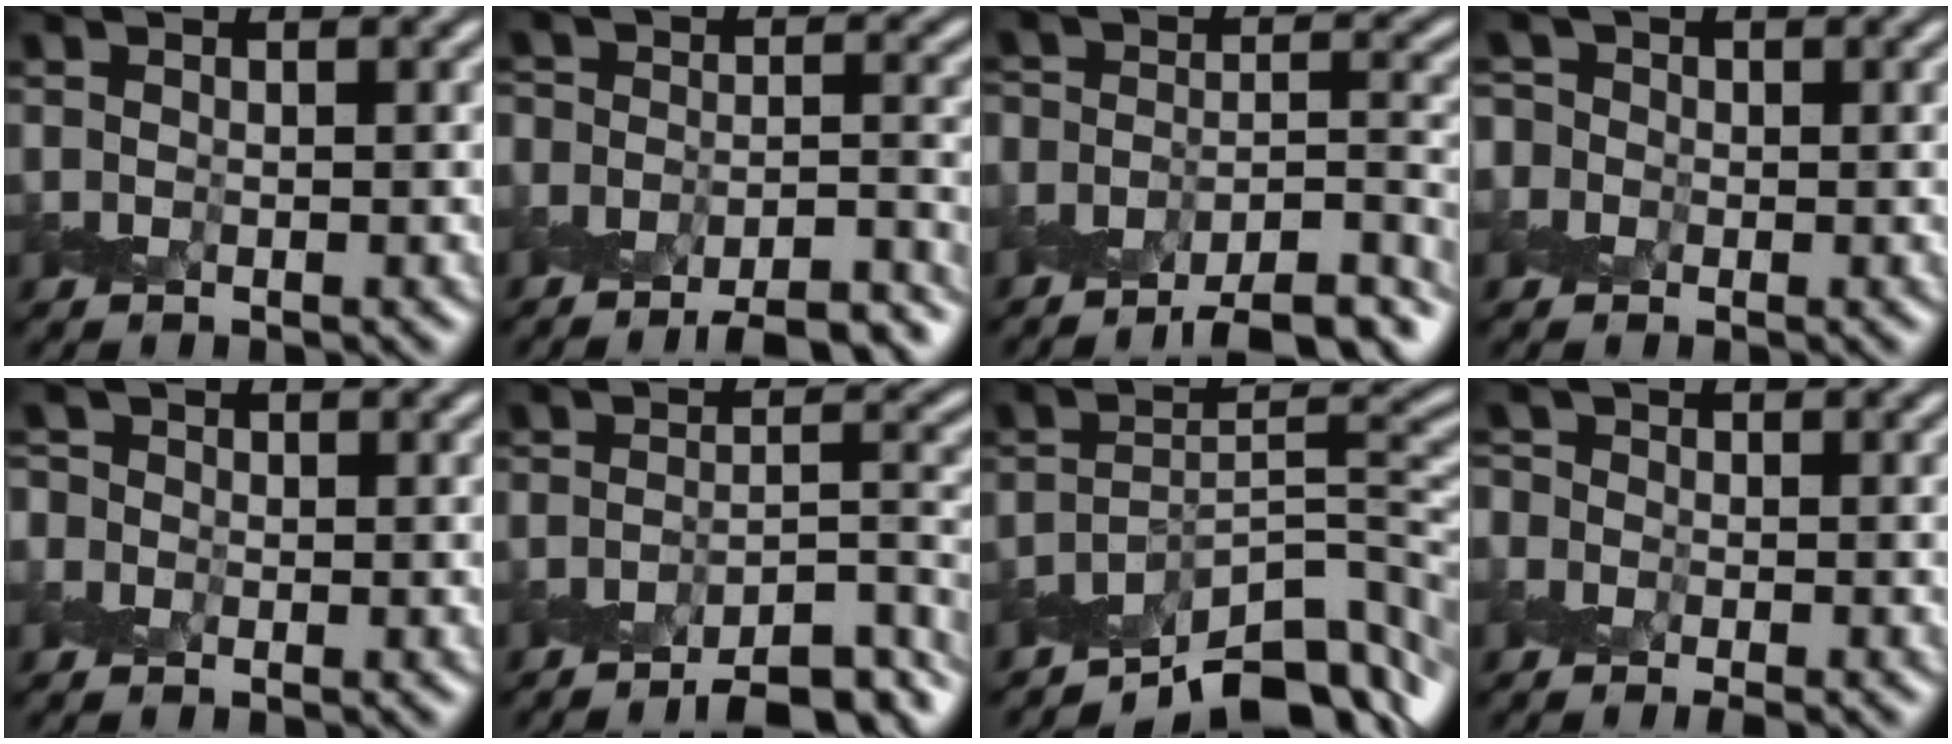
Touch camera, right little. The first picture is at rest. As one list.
[{"total": 11.1, "force": [-10.2, 3.1, 3.0], "torque": [-0.024, 0.007, -0.138]}, {"total": 10.2, "force": [-9.2, 2.4, 3.5], "torque": [-0.040, 0.004, -0.132]}, {"total": 2.0, "force": [-0.1, 1.9, 0.3], "torque": [0.010, 0.013, -0.025]}, {"total": 1.2, "force": [-0.4, 1.1, 0.1], "torque": [0.004, 0.003, -0.016]}, {"total": 8.6, "force": [-7.5, 1.8, 3.9], "torque": [-0.045, 0.007, -0.114]}, {"total": 8.5, "force": [-6.8, 2.1, 4.6], "torque": [-0.052, -0.002, -0.120]}, {"total": 2.0, "force": [-1.5, 1.1, 0.8], "torque": [-0.009, -0.006, -0.033]}]